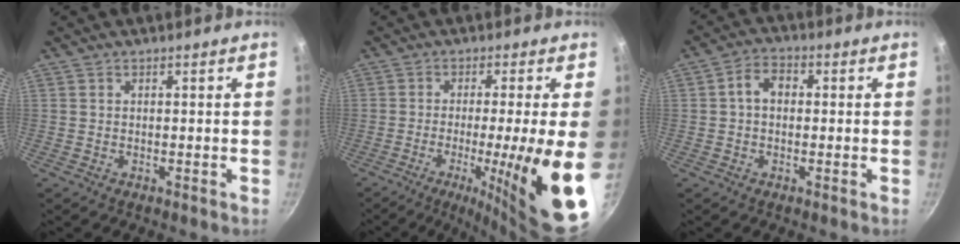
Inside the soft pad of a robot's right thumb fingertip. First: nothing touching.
{"total": 17.7, "force": [-3.5, 1.8, 17.2], "torque": [-0.250, -0.009, -0.043]}
{"total": 4.8, "force": [0.4, 3.6, 3.3], "torque": [-0.043, 0.014, -0.003]}